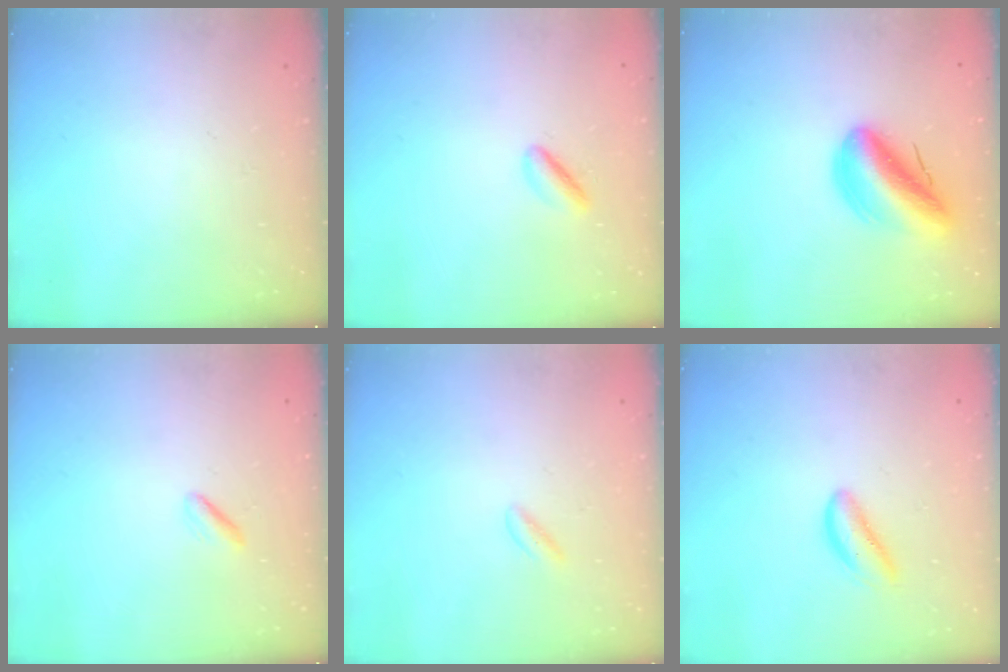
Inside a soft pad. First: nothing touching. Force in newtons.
{"total": 2.9, "press": 2.7, "slide": 0.9}
{"total": 13.5, "press": 13.3, "slide": 2.5}
{"total": 1.7, "press": 1.6, "slide": 0.6}
{"total": 1.9, "press": 1.8, "slide": 0.8}
{"total": 3.0, "press": 3.0, "slide": 0.1}